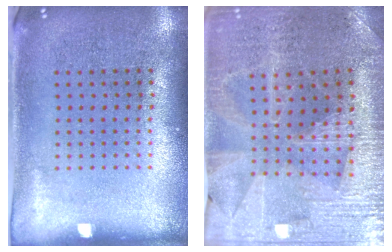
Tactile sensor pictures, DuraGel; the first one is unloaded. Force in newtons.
{"total": 3.0, "press": 2.9, "slide": 0.4}